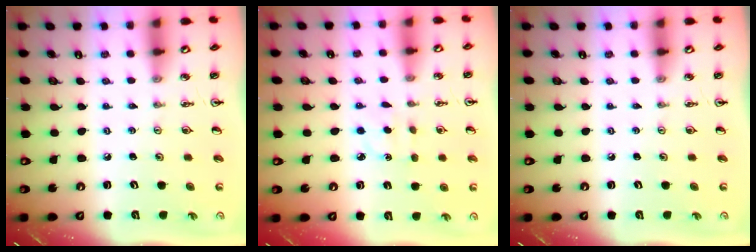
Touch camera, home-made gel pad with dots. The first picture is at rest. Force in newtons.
{"total": 2.6, "press": 2.5, "slide": 0.7}
{"total": 0.0}